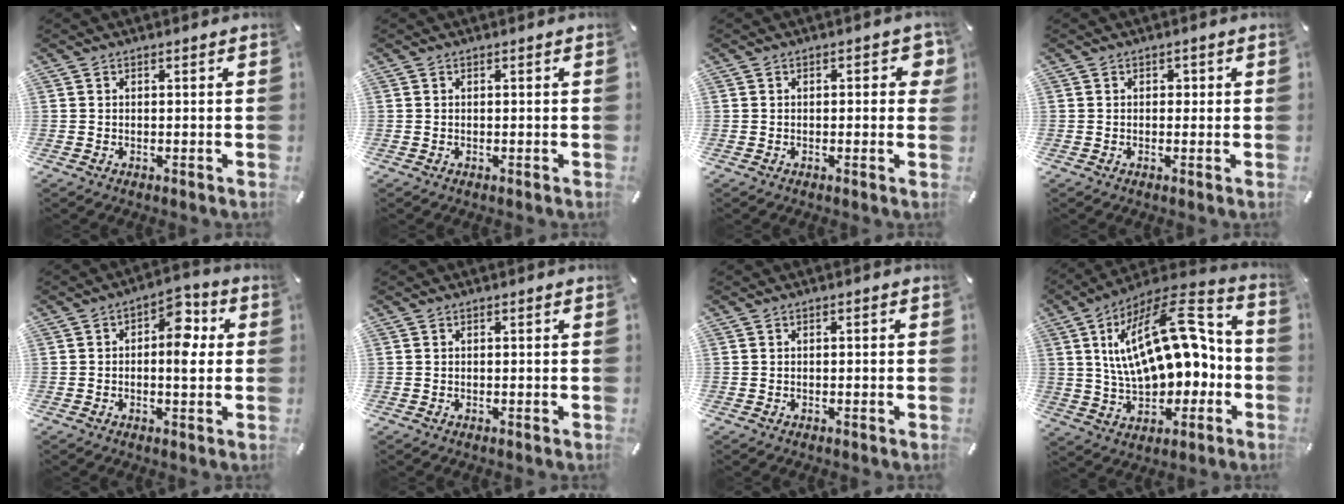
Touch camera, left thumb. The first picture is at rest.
{"total": 0.0}
{"total": 3.8, "force": [0.5, 1.9, 3.3], "torque": [-0.040, 0.002, 0.002]}
{"total": 1.2, "force": [0.0, 1.1, 0.4], "torque": [-0.002, 0.004, -0.004]}
{"total": 8.0, "force": [0.5, 4.4, 6.7], "torque": [-0.069, -0.005, -0.003]}
{"total": 0.0}
{"total": 0.6, "force": [-0.2, 0.3, 0.5], "torque": [-0.009, 0.000, -0.004]}
{"total": 23.5, "force": [4.3, 13.6, 18.8], "torque": [-0.305, -0.009, 0.077]}